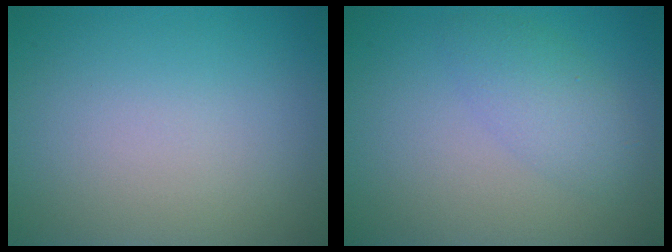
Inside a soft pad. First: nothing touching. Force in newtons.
{"total": 2.8, "press": 2.8, "slide": 0.1}